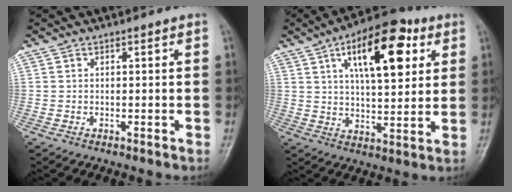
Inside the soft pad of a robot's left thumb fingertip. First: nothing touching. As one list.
[{"total": 17.1, "force": [6.8, 7.4, 13.9], "torque": [-0.185, -0.010, 0.101]}]